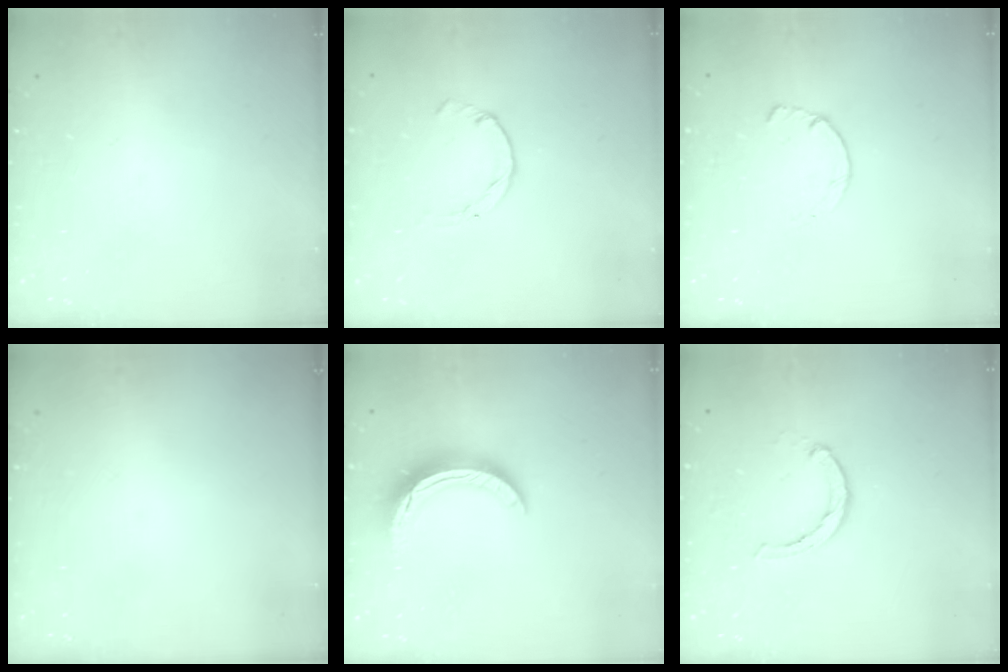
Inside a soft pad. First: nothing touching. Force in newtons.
{"total": 0.0}
{"total": 1.4, "press": 1.4, "slide": 0.3}
{"total": 0.0}
{"total": 10.3, "press": 10.3, "slide": 0.3}
{"total": 2.3, "press": 2.3, "slide": 0.2}